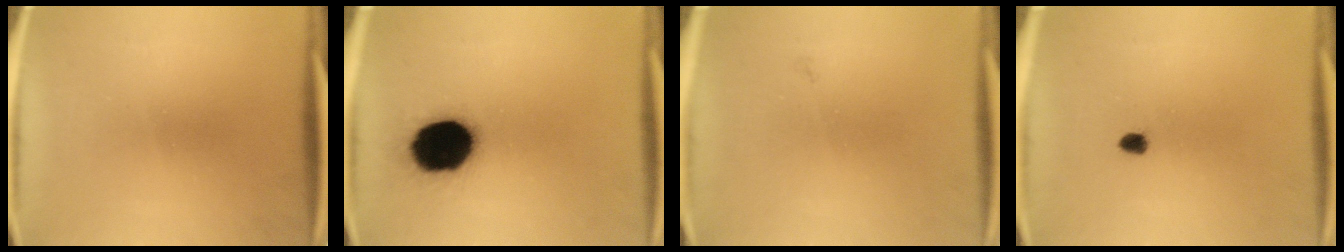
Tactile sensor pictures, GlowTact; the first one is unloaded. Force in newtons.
{"total": 19.4}
{"total": 0.7}
{"total": 1.5}